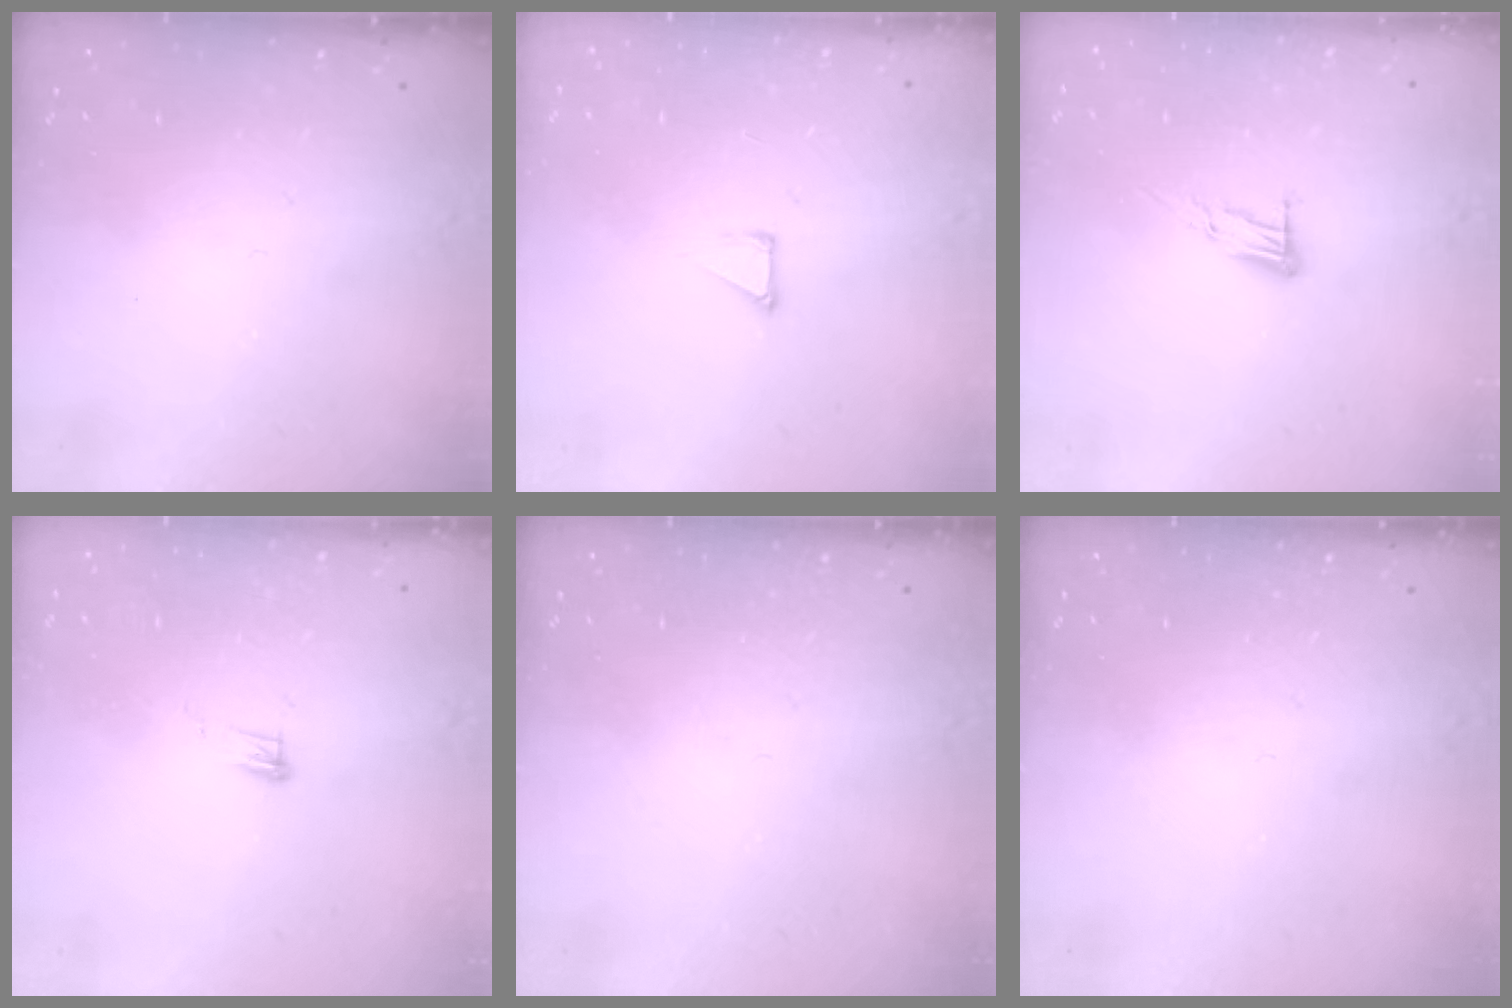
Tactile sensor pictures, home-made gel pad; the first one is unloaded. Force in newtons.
{"total": 2.7, "press": 2.7, "slide": 0.3}
{"total": 7.2, "press": 7.2, "slide": 0.4}
{"total": 3.4, "press": 3.4, "slide": 0.2}
{"total": 0.0}
{"total": 0.0}